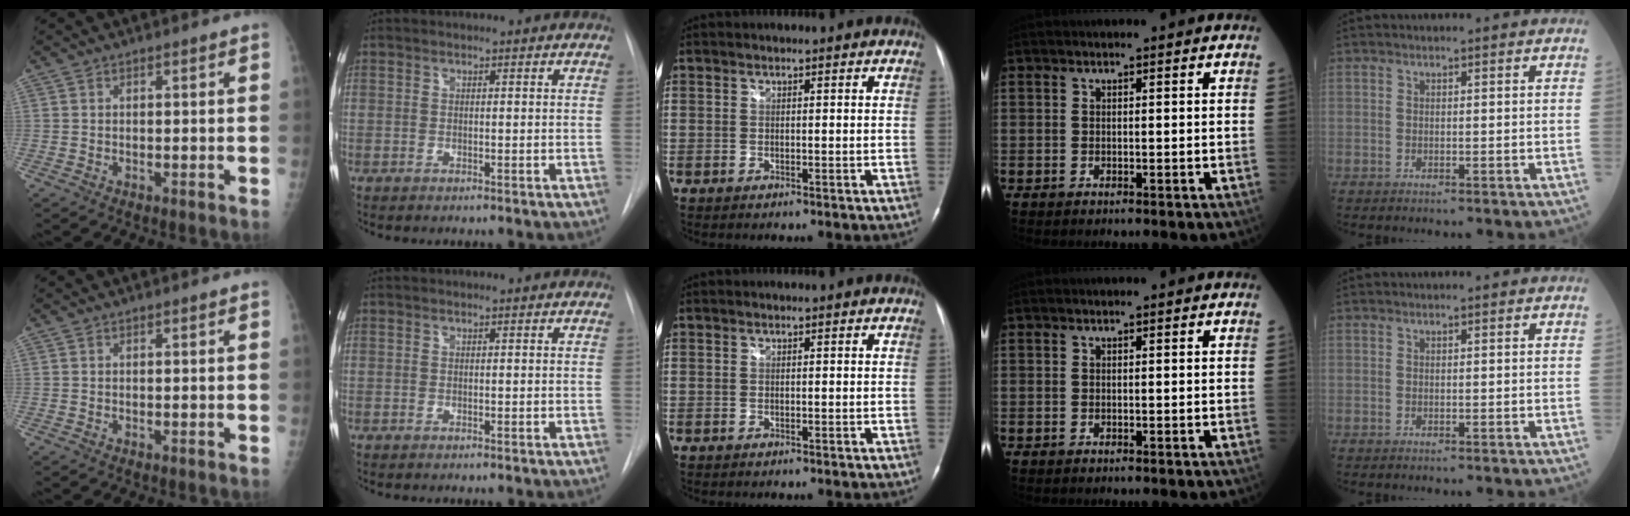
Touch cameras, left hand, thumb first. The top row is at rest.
{}